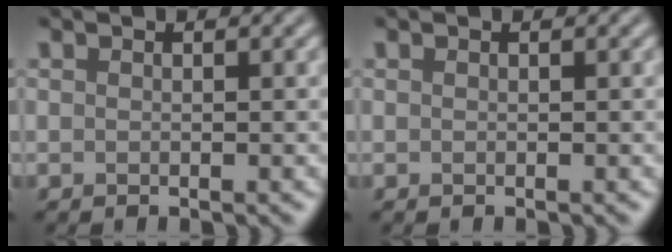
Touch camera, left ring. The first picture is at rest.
{"total": 0.0}